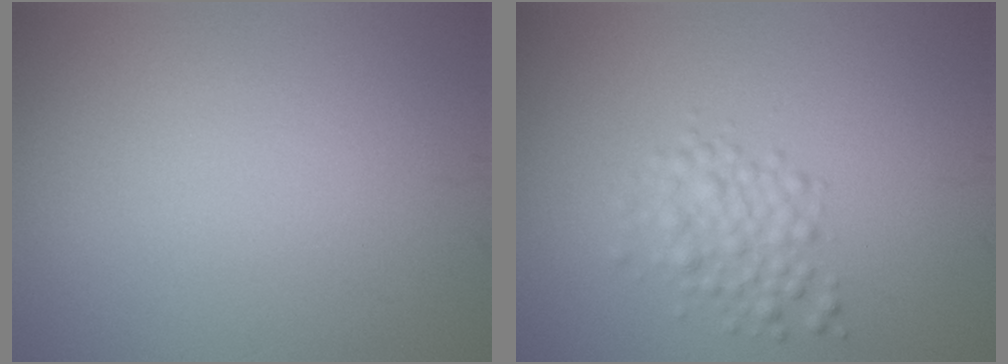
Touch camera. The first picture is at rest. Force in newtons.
{"total": 2.6, "press": 2.6, "slide": 0.1}